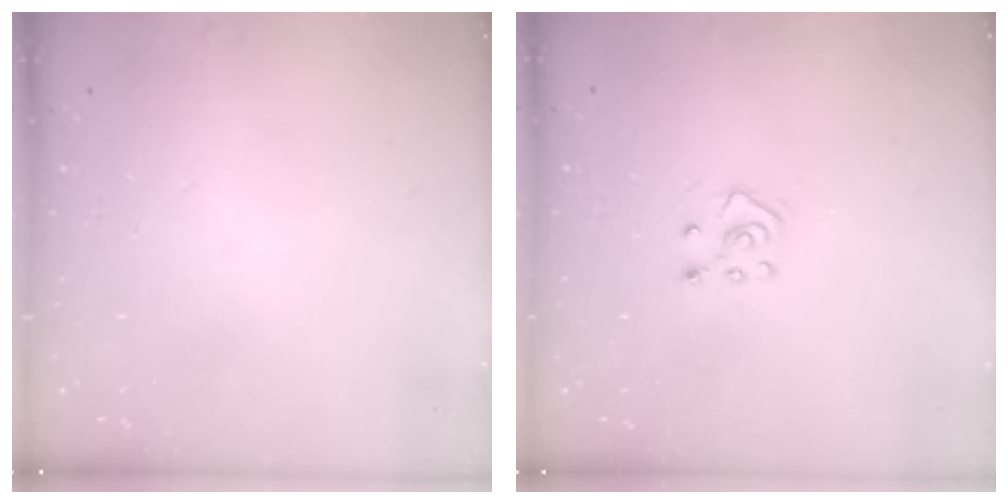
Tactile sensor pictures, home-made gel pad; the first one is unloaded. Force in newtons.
{"total": 3.8, "press": 3.8, "slide": 0.4}